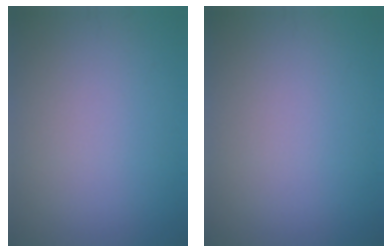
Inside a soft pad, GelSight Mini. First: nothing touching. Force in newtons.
{"total": 0.0}